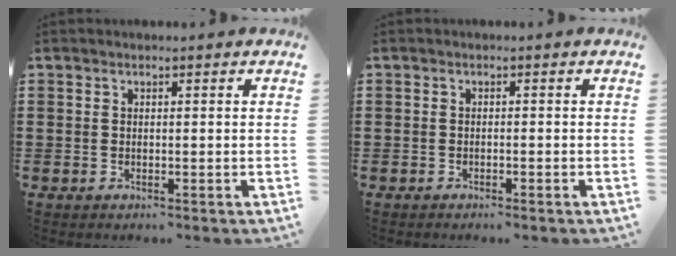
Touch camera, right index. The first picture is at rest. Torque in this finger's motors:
{"motor_torque": [0.17, -0.10, 0.00, -0.02]}